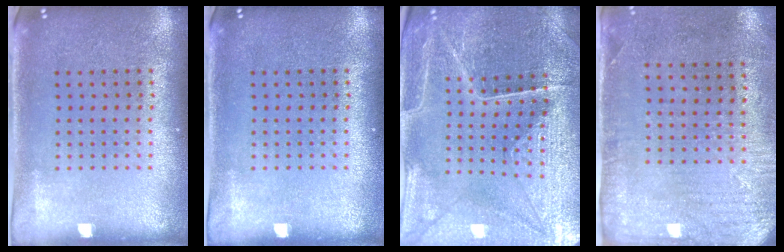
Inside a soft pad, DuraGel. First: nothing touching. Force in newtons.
{"total": 0.0}
{"total": 3.5, "press": 3.5, "slide": 0.2}
{"total": 2.9, "press": 2.3, "slide": 1.7}